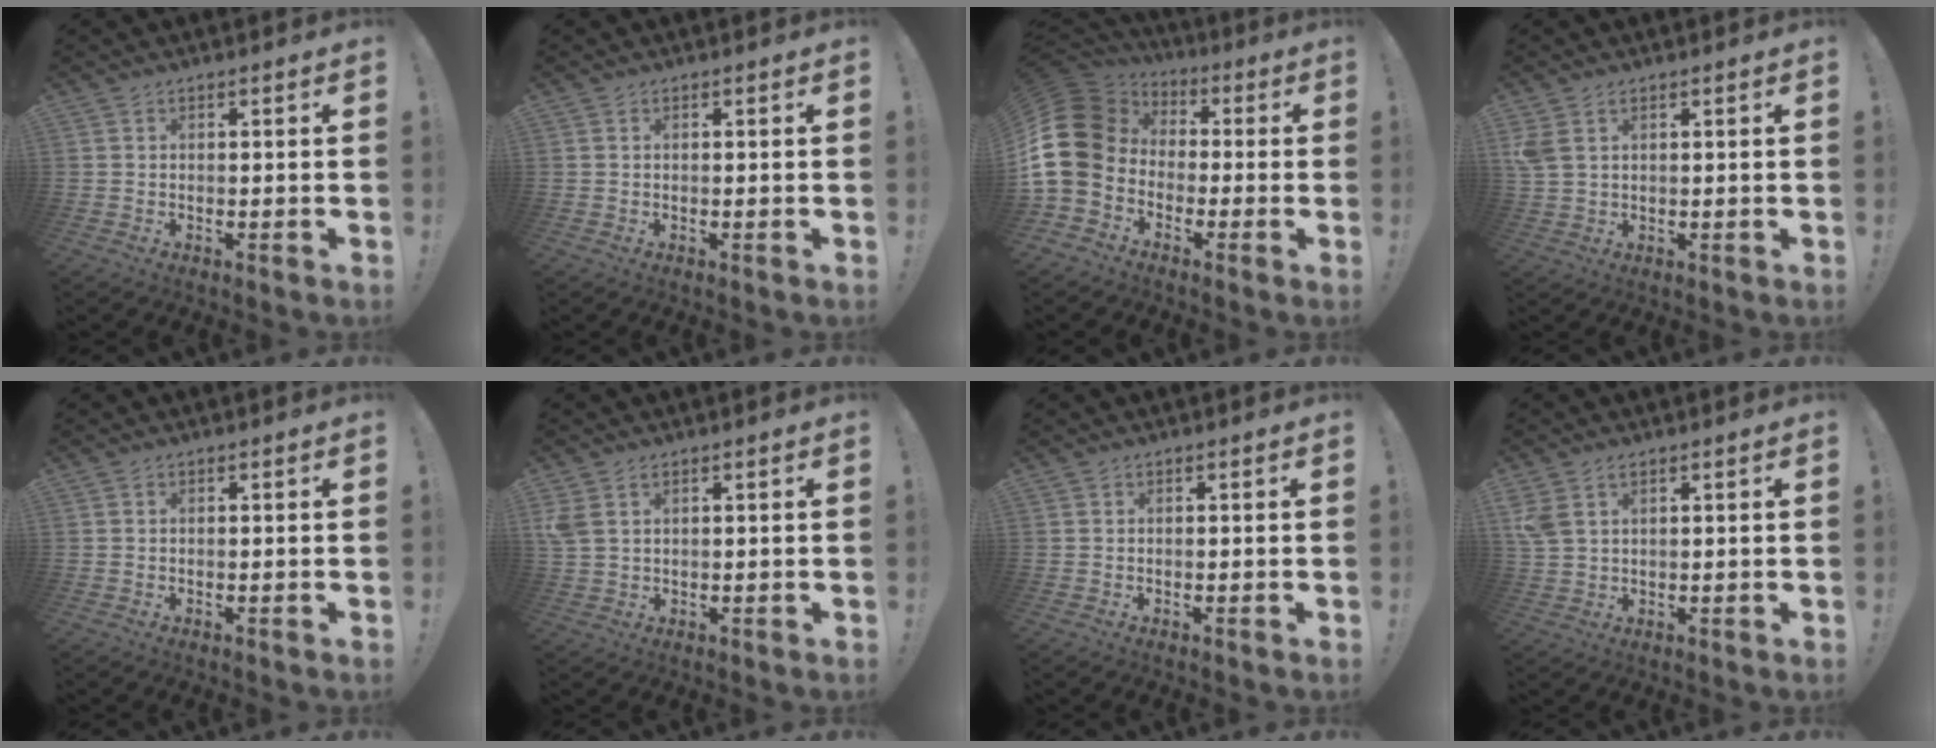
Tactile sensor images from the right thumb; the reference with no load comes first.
{"total": 0.0}
{"total": 16.1, "force": [-0.5, 12.7, 9.9], "torque": [-0.201, 0.017, 0.005]}
{"total": 3.9, "force": [1.9, 2.3, 2.5], "torque": [-0.056, -0.006, 0.036]}
{"total": 0.0}
{"total": 3.6, "force": [1.8, 2.1, 2.3], "torque": [-0.043, -0.003, 0.036]}
{"total": 0.0}
{"total": 4.5, "force": [2.5, 2.6, 2.7], "torque": [-0.054, -0.004, 0.050]}